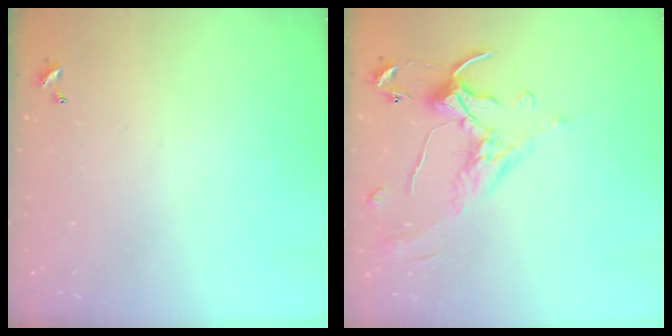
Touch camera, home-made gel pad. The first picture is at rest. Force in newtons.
{"total": 1.3, "press": 0.8, "slide": 1.0}